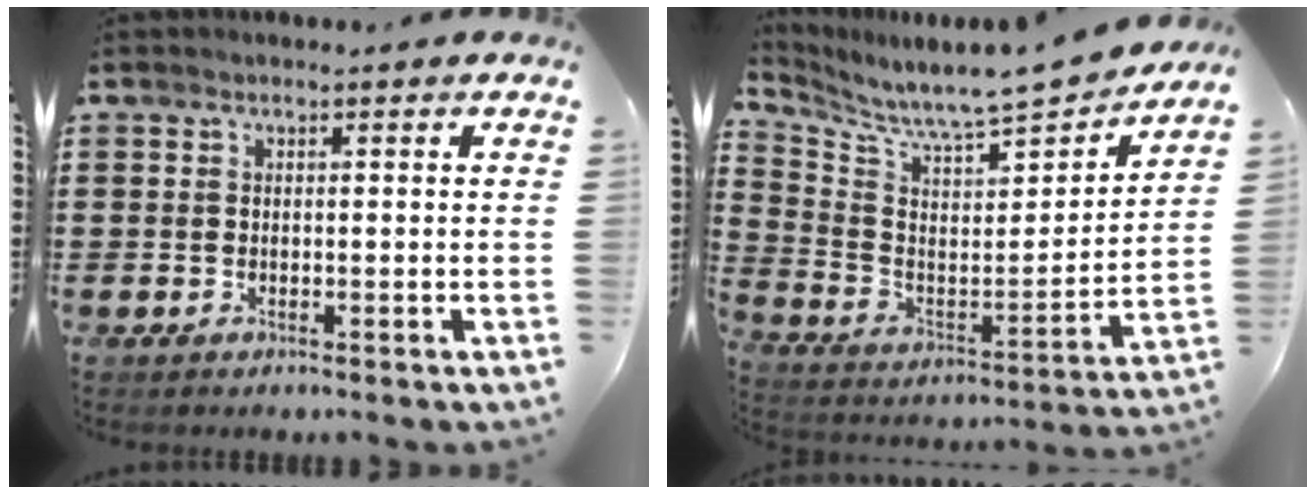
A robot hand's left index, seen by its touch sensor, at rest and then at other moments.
{"total": 7.7, "force": [7.5, 0.2, 2.0], "torque": [-0.072, -0.072, 0.119]}